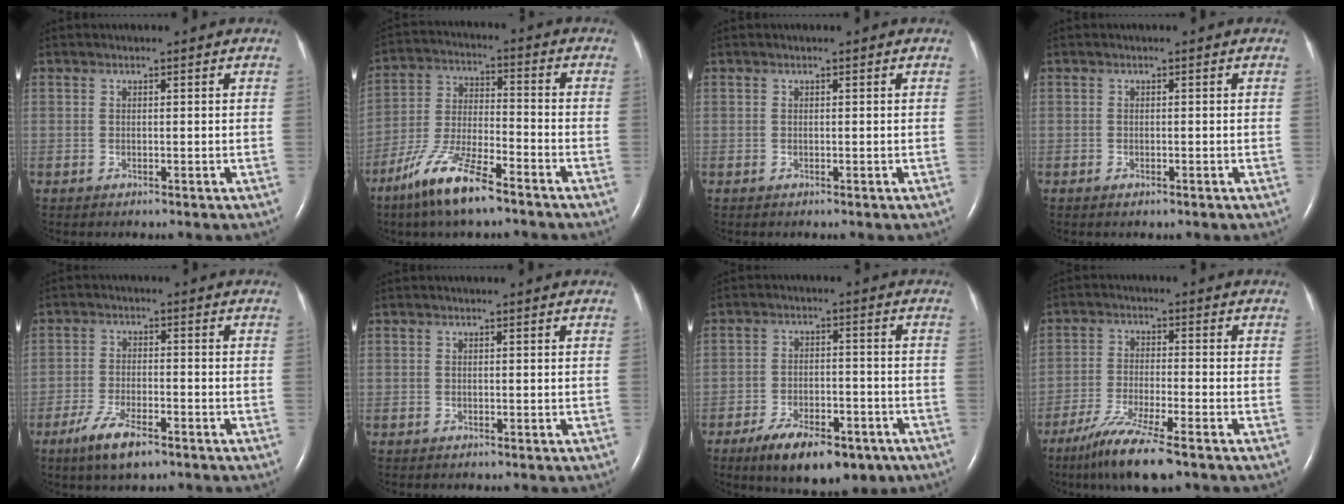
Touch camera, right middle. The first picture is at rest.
{"total": 11.7, "force": [-8.1, 2.0, 8.3], "torque": [-0.175, -0.017, -0.153]}
{"total": 0.0}
{"total": 0.5, "force": [-0.3, 0.2, 0.4], "torque": [-0.009, 0.000, -0.002]}
{"total": 6.5, "force": [-4.3, 1.6, 4.6], "torque": [-0.100, -0.009, -0.074]}
{"total": 0.0}
{"total": 12.3, "force": [-8.2, 5.1, 7.5], "torque": [-0.115, -0.003, -0.124]}
{"total": 9.7, "force": [-6.9, 0.2, 6.8], "torque": [-0.130, -0.031, -0.123]}